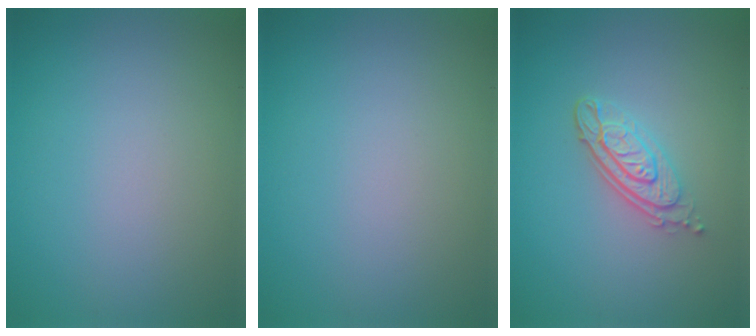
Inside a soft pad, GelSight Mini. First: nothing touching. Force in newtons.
{"total": 0.0}
{"total": 3.6, "press": 2.8, "slide": 2.2}